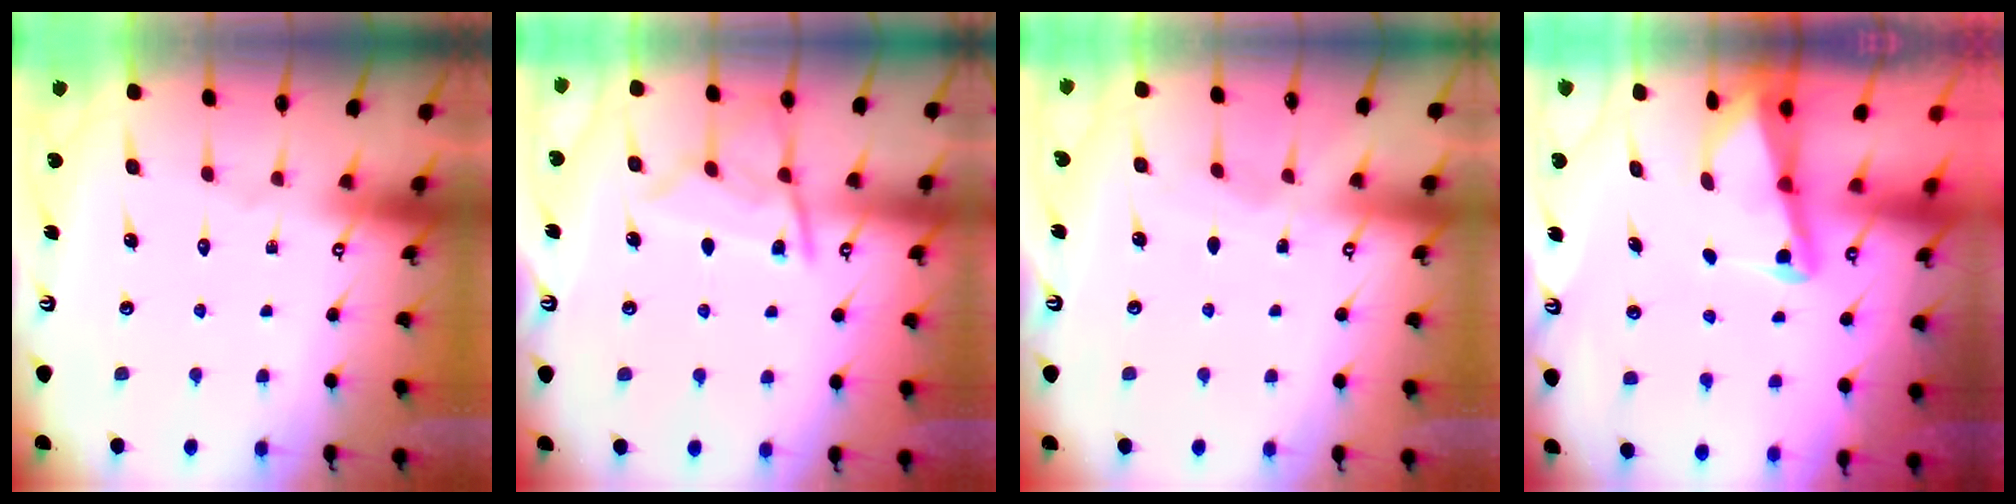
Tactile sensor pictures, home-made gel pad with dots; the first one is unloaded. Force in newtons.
{"total": 10.8, "press": 10.8, "slide": 1.2}
{"total": 2.9, "press": 2.9, "slide": 0.4}
{"total": 2.3, "press": 2.2, "slide": 0.2}